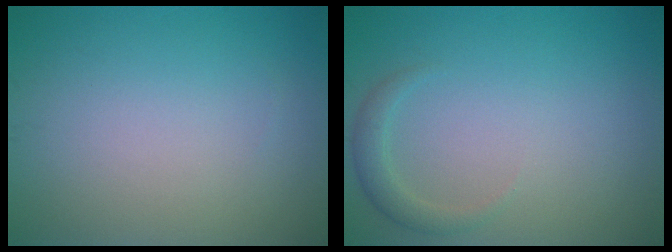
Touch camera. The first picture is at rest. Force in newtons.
{"total": 1.6, "press": 1.6, "slide": 0.2}